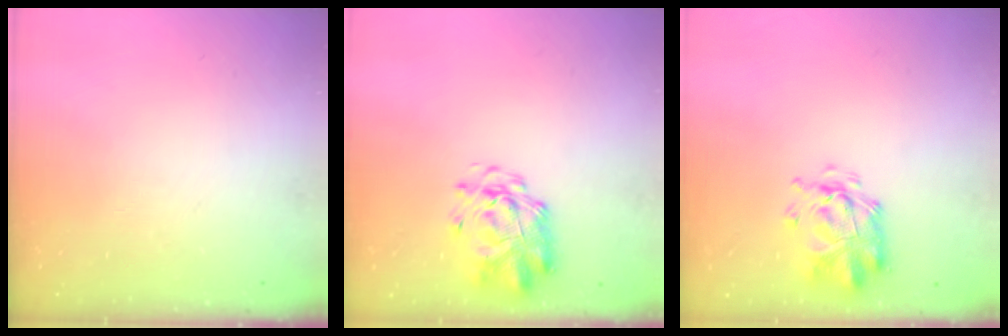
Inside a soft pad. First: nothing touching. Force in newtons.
{"total": 3.1, "press": 3.0, "slide": 0.8}
{"total": 3.0, "press": 2.8, "slide": 1.0}